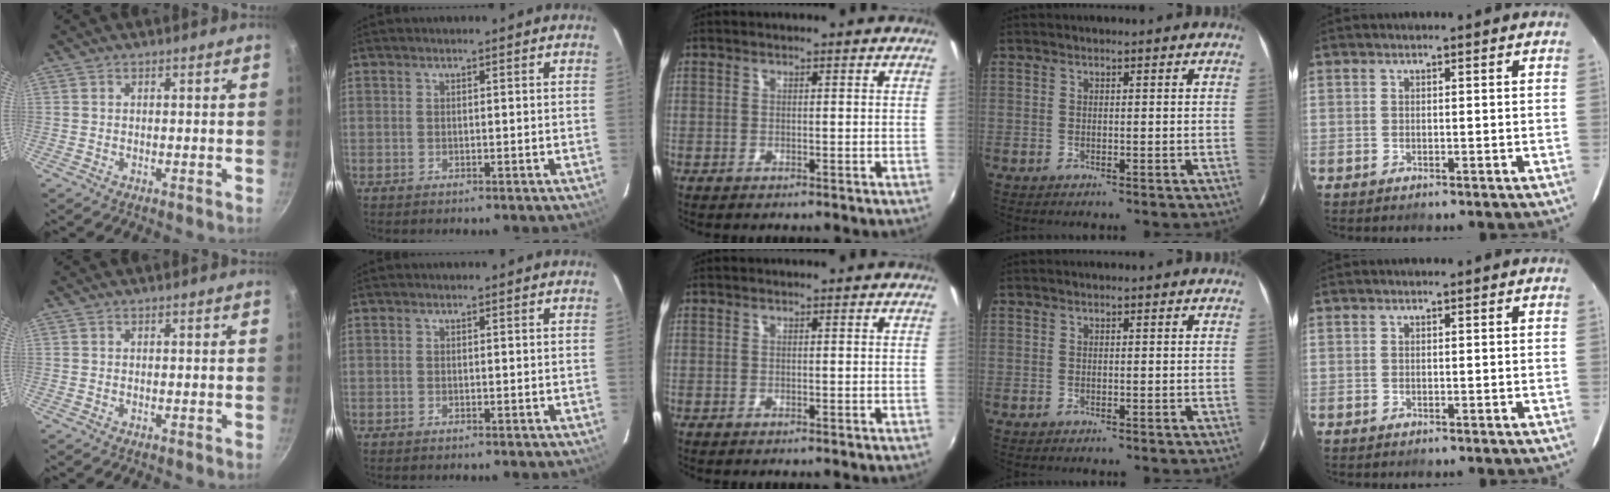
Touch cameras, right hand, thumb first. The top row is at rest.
{}